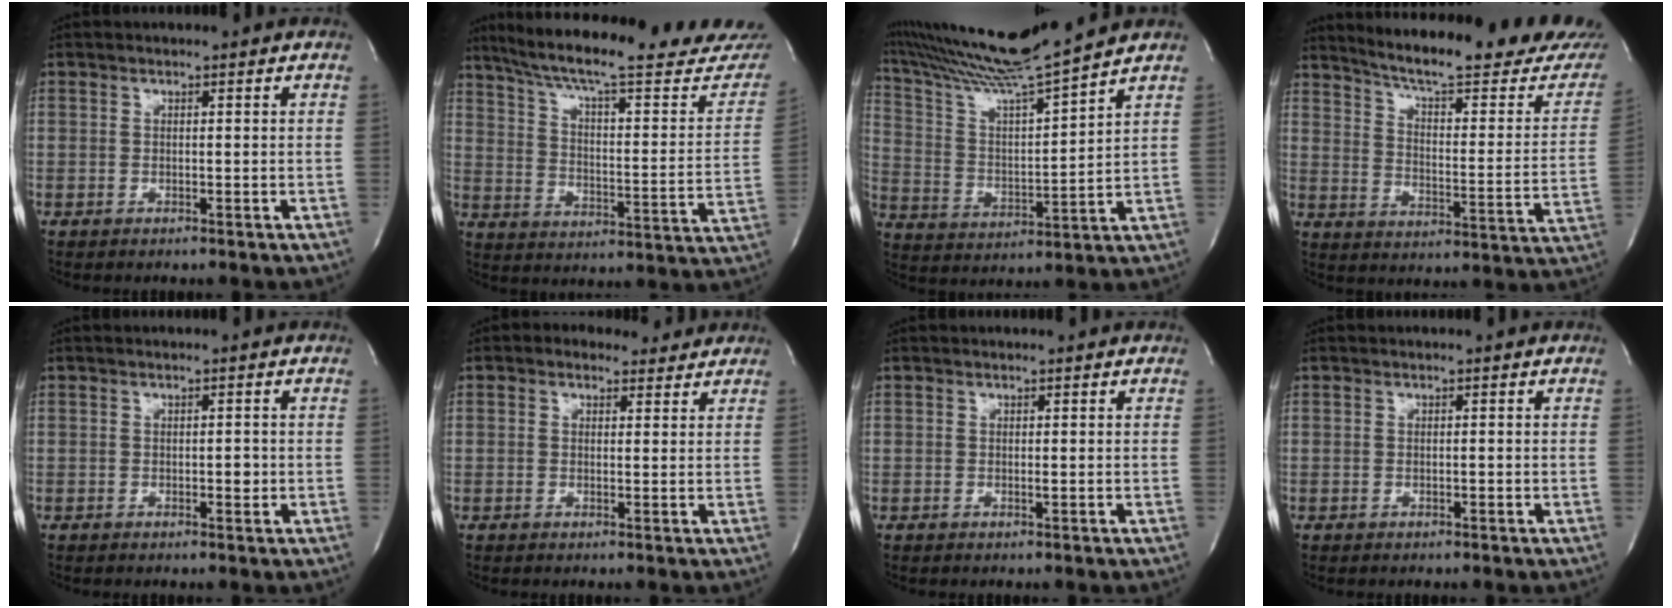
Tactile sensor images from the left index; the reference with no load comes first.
{"total": 29.2, "force": [25.6, 3.8, 13.6], "torque": [-0.214, -0.055, 0.334]}
{"total": 15.0, "force": [13.6, -2.2, 5.9], "torque": [-0.122, -0.016, 0.244]}
{"total": 26.7, "force": [24.0, 3.0, 11.3], "torque": [-0.166, -0.087, 0.299]}
{"total": 1.1, "force": [-0.2, 0.6, 1.0], "torque": [-0.013, 0.001, -0.002]}
{"total": 4.1, "force": [3.1, 2.4, 1.0], "torque": [-0.017, 0.020, 0.042]}
{"total": 0.0}
{"total": 0.0}